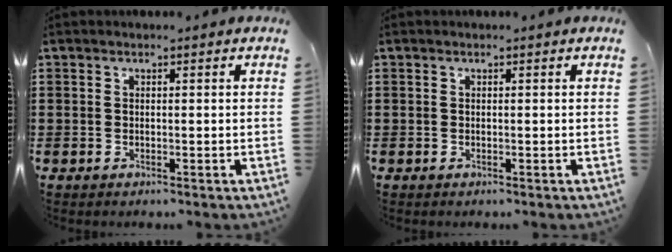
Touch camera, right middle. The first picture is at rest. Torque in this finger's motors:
{"motor_torque": [0.07, -0.10, 0.02, -0.01]}